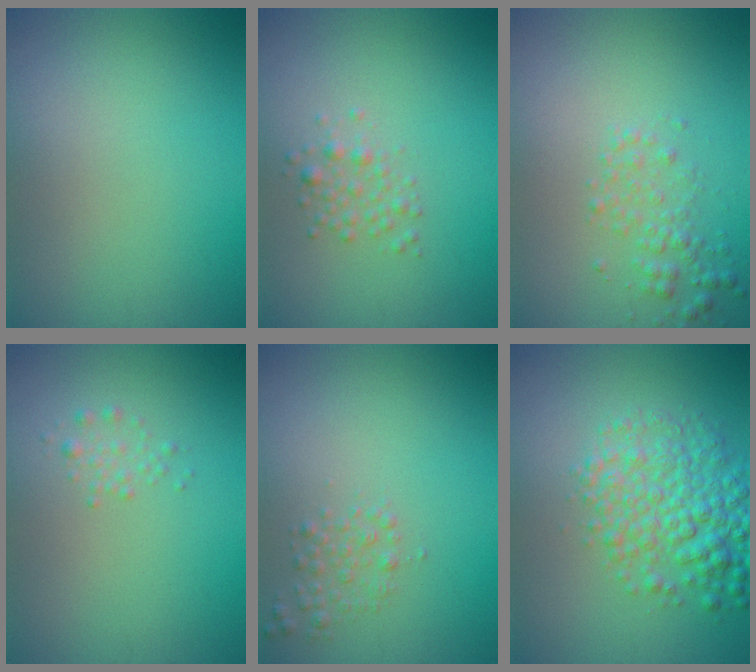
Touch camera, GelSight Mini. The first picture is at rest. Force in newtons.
{"total": 1.7, "press": 1.7, "slide": 0.0}
{"total": 2.1, "press": 2.1, "slide": 0.1}
{"total": 1.0, "press": 1.0, "slide": 0.0}
{"total": 1.5, "press": 1.5, "slide": 0.0}
{"total": 5.9, "press": 5.9, "slide": 0.1}